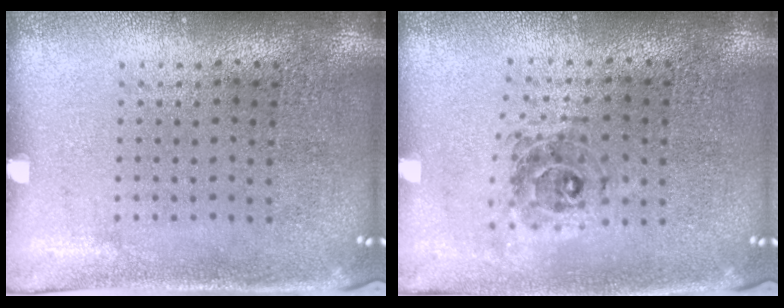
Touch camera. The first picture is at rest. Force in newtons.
{"total": 0.7, "press": 0.7, "slide": 0.2}